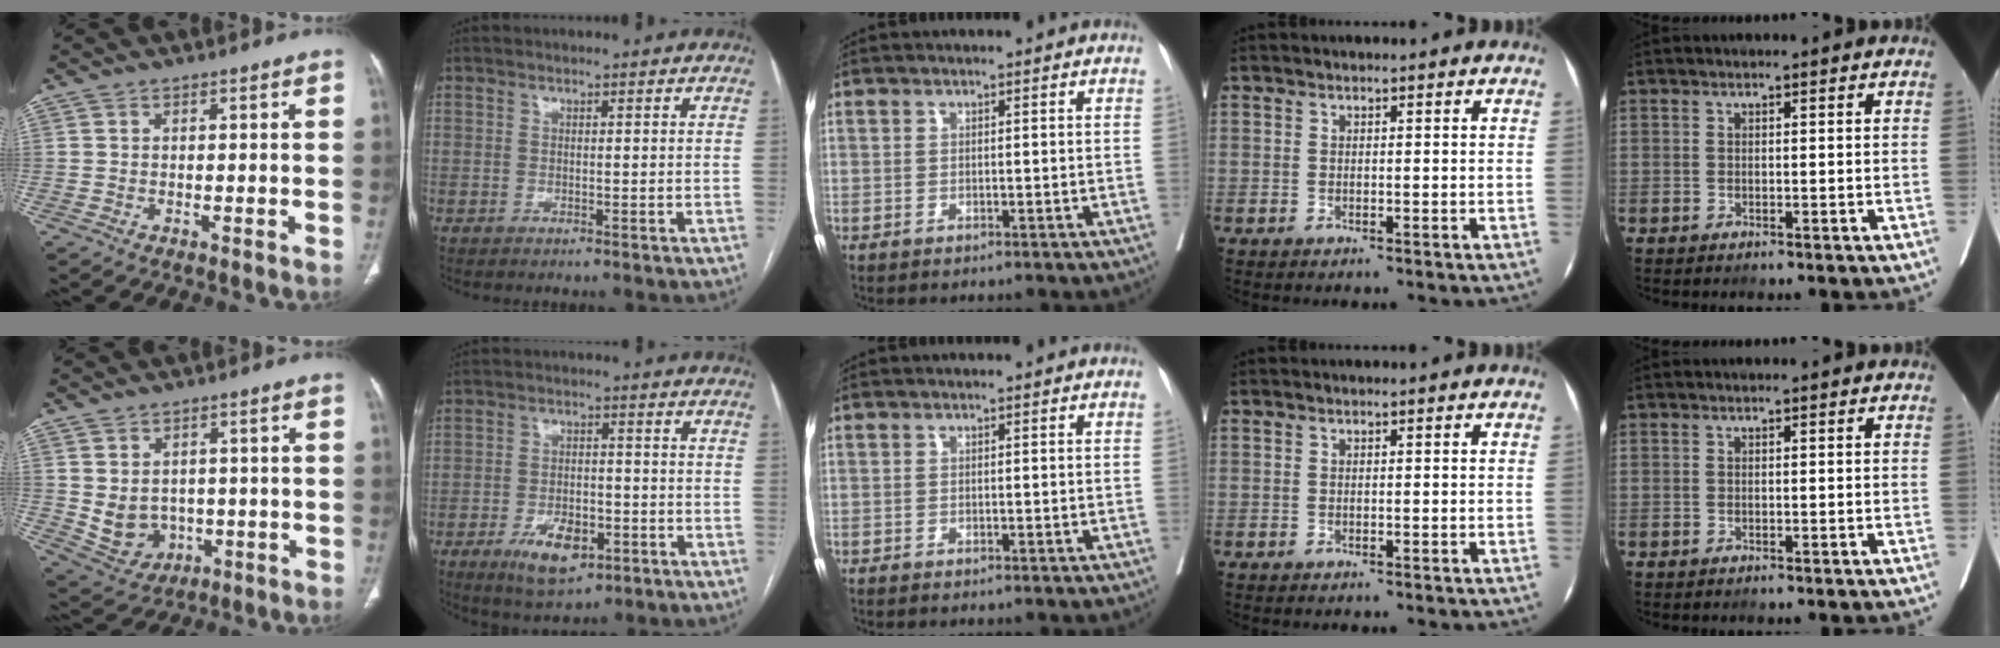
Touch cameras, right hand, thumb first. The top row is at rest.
{"thumb": {"total": 7.4, "force": [-0.2, 6.3, 3.9], "torque": [-0.045, 0.000, 0.023]}, "index": {"total": 7.8, "force": [-3.4, 4.0, 5.8], "torque": [-0.101, -0.004, -0.045]}, "middle": {"total": 0.7, "force": [-0.6, -0.3, 0.3], "torque": [-0.001, 0.000, -0.012]}}